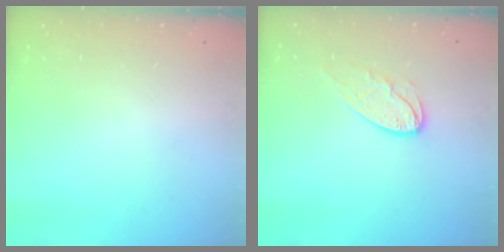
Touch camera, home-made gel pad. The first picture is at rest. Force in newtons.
{"total": 7.5, "press": 7.5, "slide": 0.3}